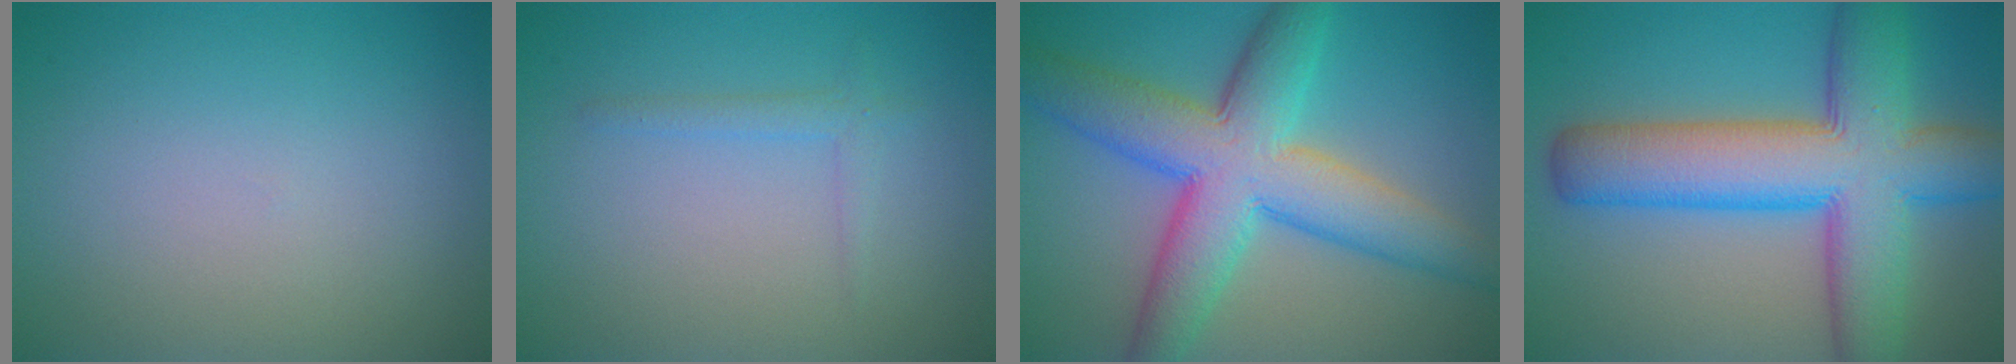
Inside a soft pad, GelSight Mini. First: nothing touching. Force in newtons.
{"total": 1.3, "press": 1.3, "slide": 0.1}
{"total": 9.9, "press": 9.9, "slide": 0.4}
{"total": 11.8, "press": 11.8, "slide": 0.4}